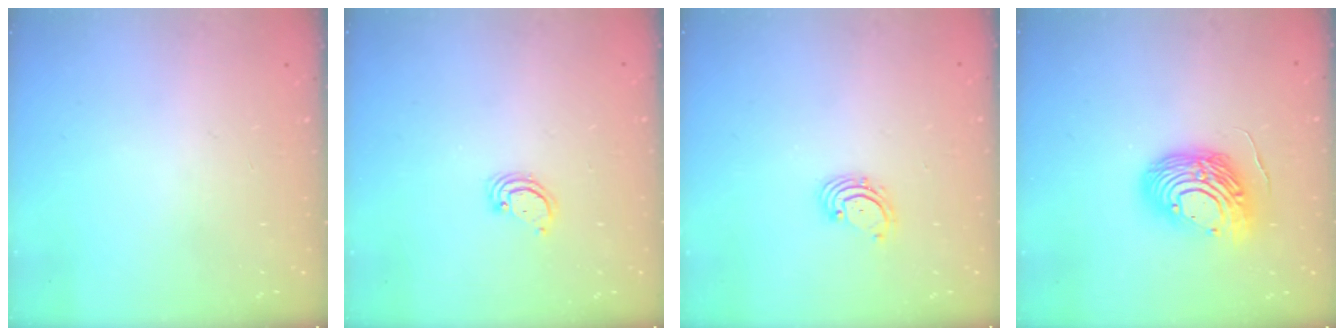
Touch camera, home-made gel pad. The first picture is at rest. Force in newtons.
{"total": 2.6, "press": 2.6, "slide": 0.2}
{"total": 1.8, "press": 1.7, "slide": 0.7}
{"total": 13.9, "press": 13.7, "slide": 2.3}